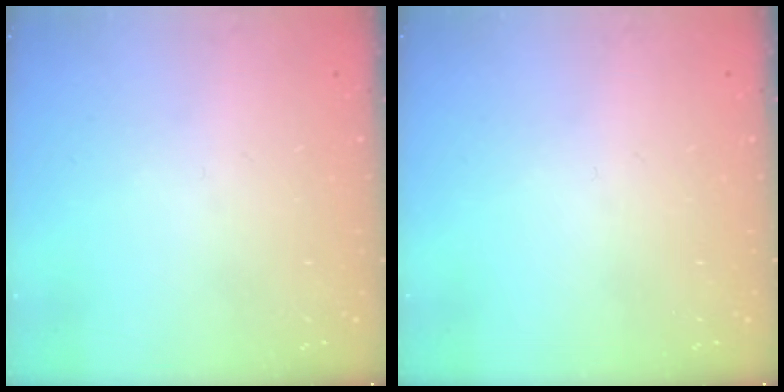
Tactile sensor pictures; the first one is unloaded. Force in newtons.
{"total": 0.0}